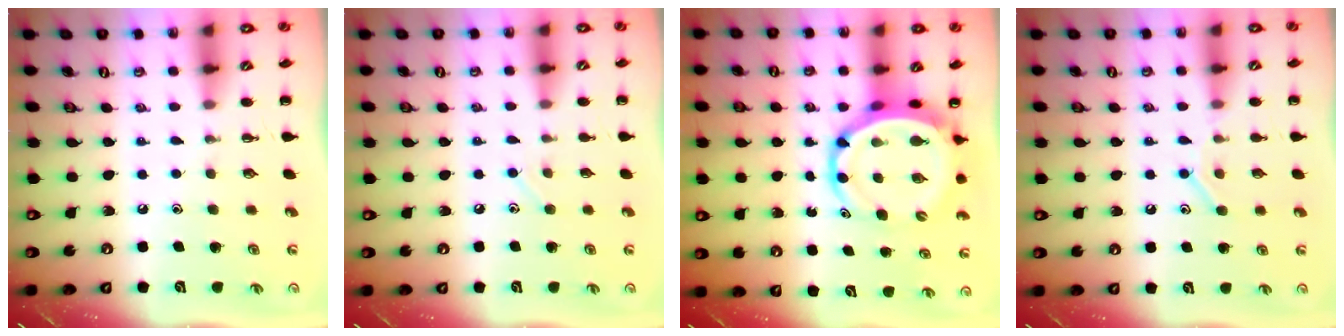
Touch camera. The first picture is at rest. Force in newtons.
{"total": 4.3, "press": 4.1, "slide": 1.4}
{"total": 8.9, "press": 8.5, "slide": 2.5}
{"total": 8.9, "press": 8.7, "slide": 1.7}